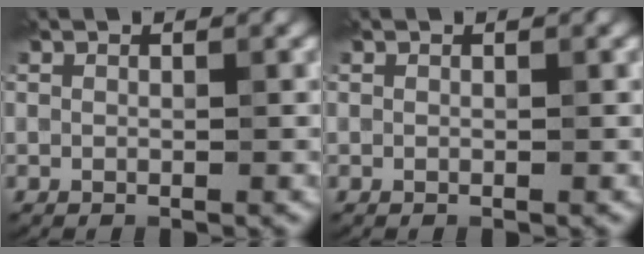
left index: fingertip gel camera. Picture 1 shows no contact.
{"total": 0.0}